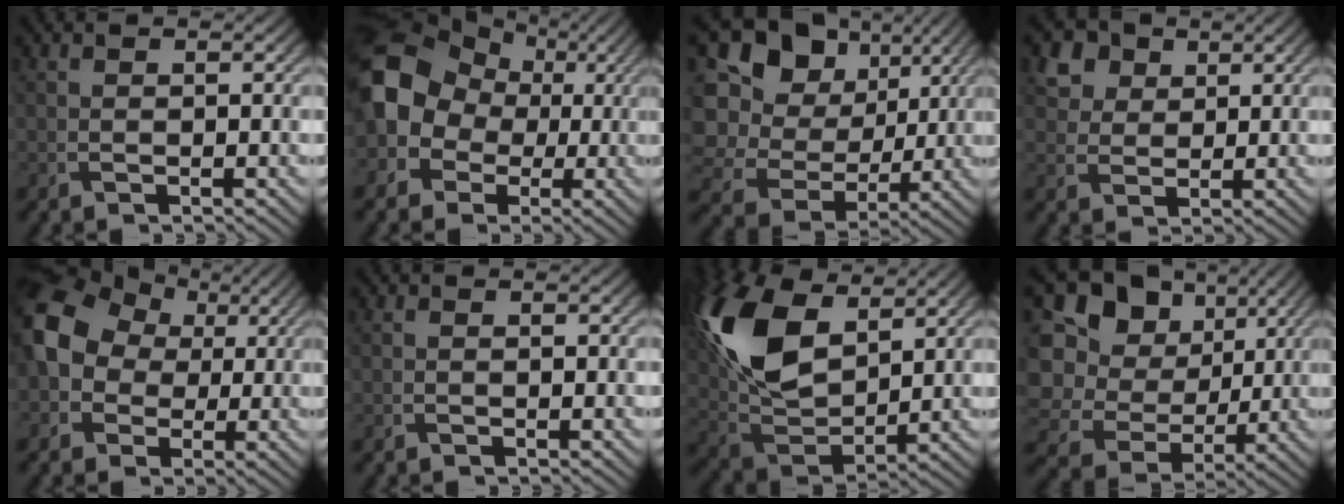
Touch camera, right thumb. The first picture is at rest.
{"total": 11.2, "force": [0.7, 9.6, 5.8], "torque": [-0.130, -0.011, -0.008]}
{"total": 17.1, "force": [3.3, 14.5, 8.4], "torque": [-0.274, 0.020, 0.078]}
{"total": 5.3, "force": [2.7, 4.0, 2.1], "torque": [-0.068, -0.011, 0.058]}
{"total": 11.9, "force": [1.7, 10.0, 6.3], "torque": [-0.159, 0.009, 0.011]}
{"total": 0.0}
{"total": 15.3, "force": [6.2, 8.3, 11.2], "torque": [-0.275, 0.023, 0.119]}
{"total": 17.0, "force": [2.9, 14.5, 8.3], "torque": [-0.271, 0.015, 0.069]}